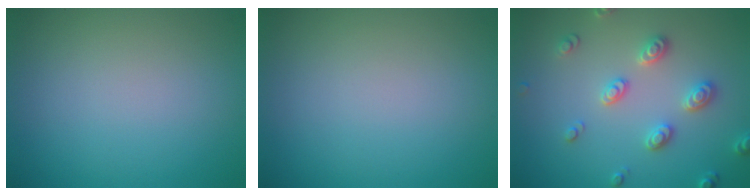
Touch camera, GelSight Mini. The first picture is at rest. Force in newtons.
{"total": 0.0}
{"total": 2.9, "press": 2.8, "slide": 0.4}